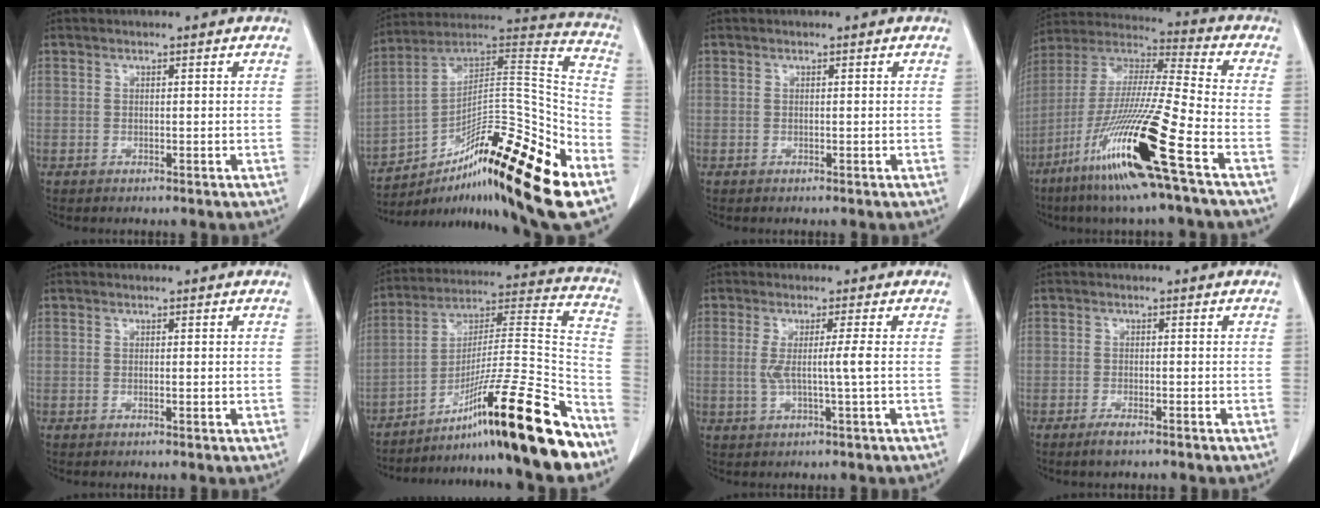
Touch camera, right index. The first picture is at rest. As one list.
[{"total": 25.8, "force": [-14.9, 3.1, 20.8], "torque": [-0.253, 0.031, -0.239]}, {"total": 0.0}, {"total": 20.4, "force": [-9.8, -0.5, 17.9], "torque": [-0.386, -0.051, -0.196]}, {"total": 0.7, "force": [-0.1, 0.0, 0.7], "torque": [-0.013, -0.002, -0.001]}, {"total": 23.4, "force": [-16.2, -0.1, 16.9], "torque": [-0.229, 0.010, -0.269]}, {"total": 3.8, "force": [0.0, -1.0, 3.7], "torque": [-0.072, -0.006, 0.000]}, {"total": 2.0, "force": [-1.5, 0.3, 1.2], "torque": [-0.027, -0.003, -0.026]}]